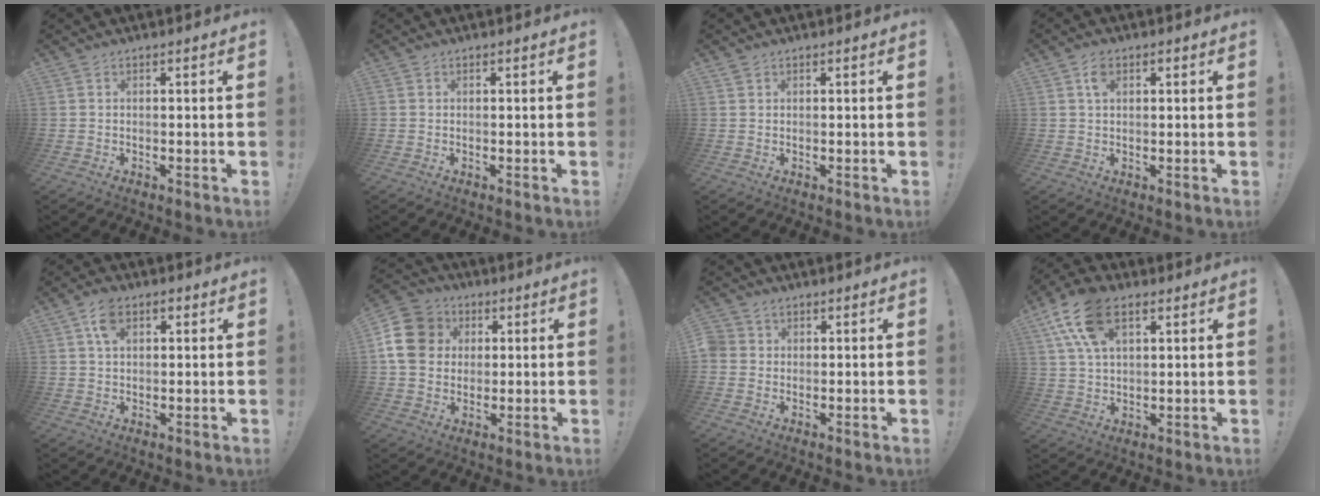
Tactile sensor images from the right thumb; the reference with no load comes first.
{"total": 0.0}
{"total": 0.7, "force": [0.6, 0.4, 0.1], "torque": [0.003, -0.002, 0.010]}
{"total": 3.6, "force": [1.3, 2.2, 2.5], "torque": [-0.032, 0.000, 0.018]}
{"total": 6.5, "force": [2.5, 4.2, 4.3], "torque": [-0.069, 0.005, 0.045]}
{"total": 13.5, "force": [2.3, 11.7, 6.2], "torque": [-0.092, 0.002, 0.051]}
{"total": 2.7, "force": [0.8, 2.5, 0.8], "torque": [-0.021, 0.007, 0.019]}
{"total": 13.8, "force": [6.4, 7.7, 9.5], "torque": [-0.186, -0.016, 0.115]}